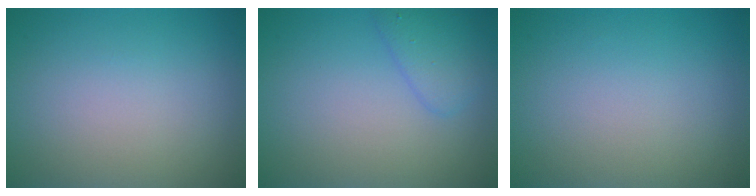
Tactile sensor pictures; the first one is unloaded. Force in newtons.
{"total": 2.2, "press": 2.2, "slide": 0.1}
{"total": 0.0}